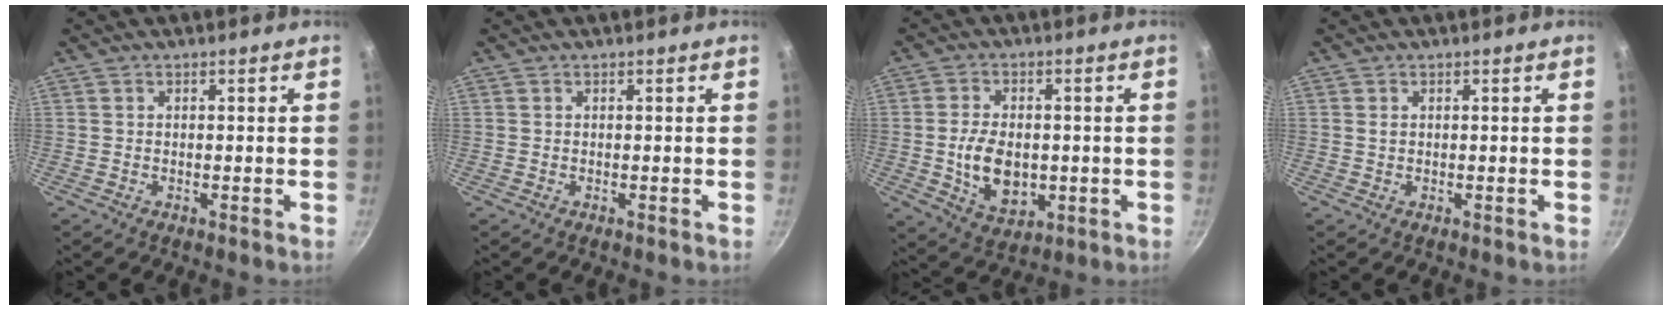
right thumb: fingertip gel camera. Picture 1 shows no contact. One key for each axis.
{"total": 0.0}
{"total": 10.5, "fx": -1.0, "fy": 6.9, "fz": 7.8, "tx": -0.121, "ty": -0.002, "tz": -0.008}
{"total": 0.7, "fx": 0.2, "fy": 0.5, "fz": 0.5, "tx": -0.007, "ty": 0.000, "tz": 0.003}